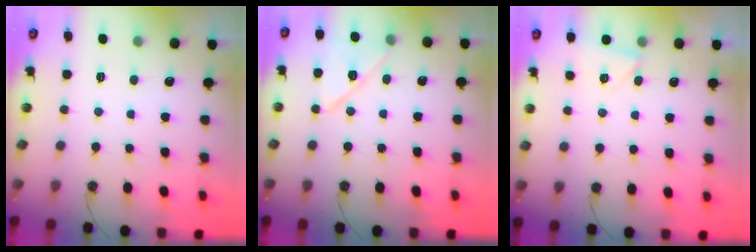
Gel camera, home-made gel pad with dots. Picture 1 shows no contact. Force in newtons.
{"total": 11.6, "press": 11.5, "slide": 1.5}
{"total": 3.5, "press": 3.3, "slide": 1.1}